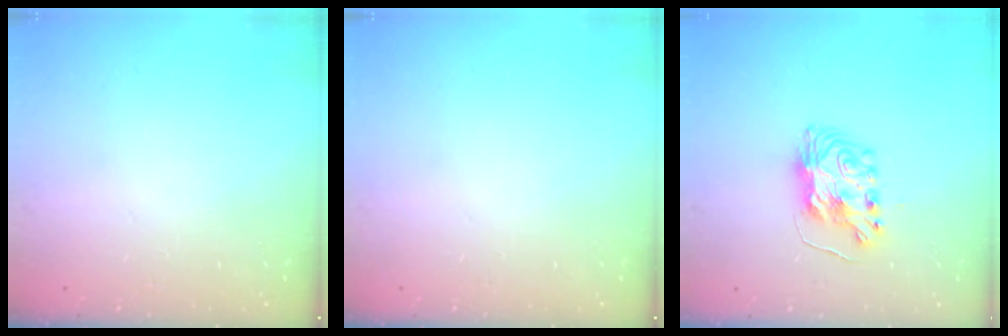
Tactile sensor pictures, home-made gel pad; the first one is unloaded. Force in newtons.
{"total": 0.0}
{"total": 8.6, "press": 8.5, "slide": 0.7}